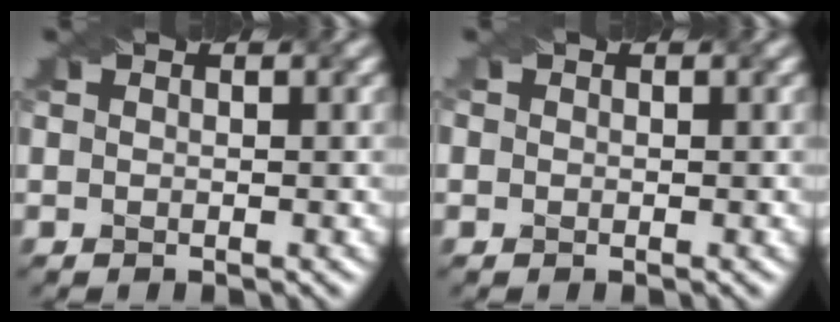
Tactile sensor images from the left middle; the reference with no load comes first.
{"total": 0.7, "force": [0.3, 0.6, 0.3], "torque": [-0.003, 0.009, -0.007]}